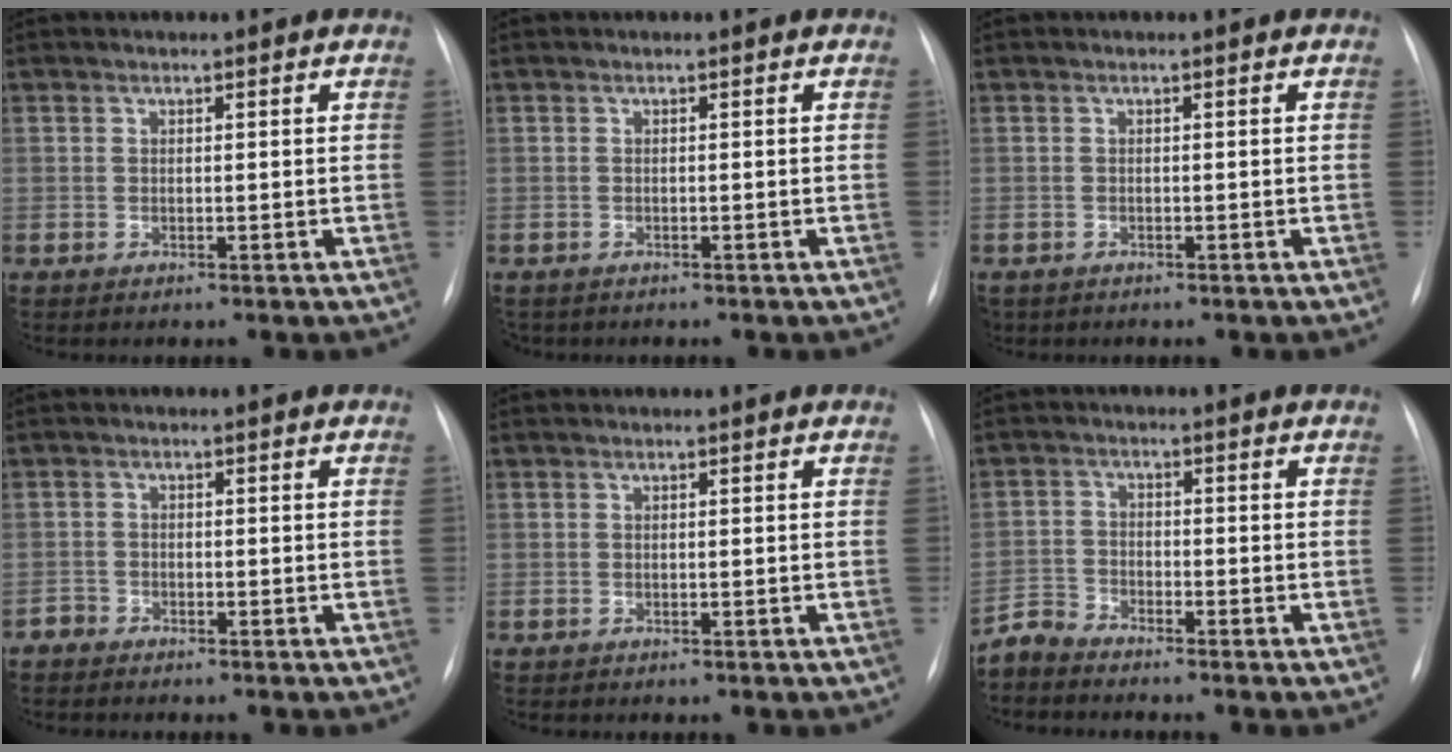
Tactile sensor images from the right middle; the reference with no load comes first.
{"total": 1.6, "force": [-1.3, 1.0, 0.2], "torque": [-0.005, 0.000, -0.018]}
{"total": 2.4, "force": [-1.7, 1.6, 0.5], "torque": [-0.008, -0.001, -0.026]}
{"total": 1.3, "force": [-1.1, 0.4, -0.4], "torque": [0.010, -0.001, -0.025]}
{"total": 0.0}
{"total": 3.1, "force": [-3.1, 0.0, -0.5], "torque": [0.011, -0.017, -0.064]}